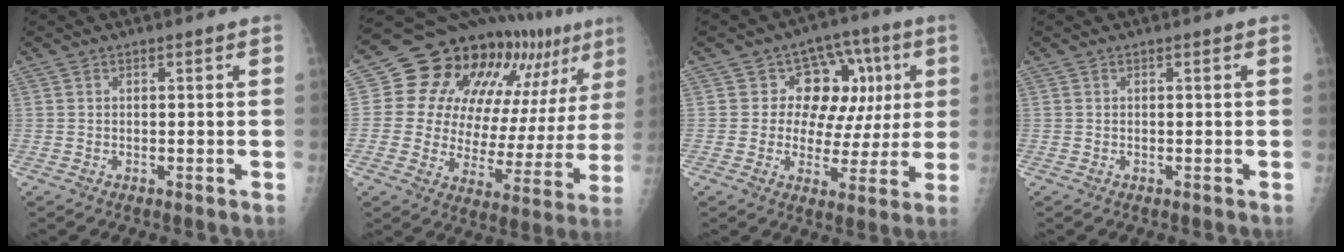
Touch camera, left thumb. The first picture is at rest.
{"total": 23.1, "force": [12.2, 11.9, 15.6], "torque": [-0.183, -0.014, 0.174]}
{"total": 13.8, "force": [3.4, 10.0, 8.8], "torque": [-0.054, 0.012, 0.048]}
{"total": 0.0}